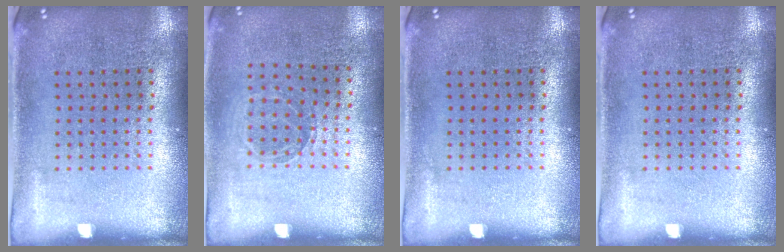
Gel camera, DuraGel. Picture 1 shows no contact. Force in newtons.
{"total": 0.8, "press": 0.8, "slide": 0.1}
{"total": 0.0}
{"total": 0.0}